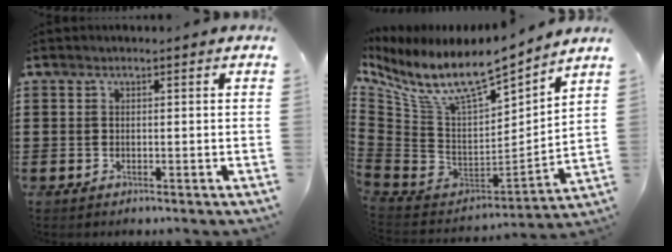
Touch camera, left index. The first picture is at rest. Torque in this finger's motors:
{"motor_torque": [2.14, 0.00, 0.35, 0.21]}